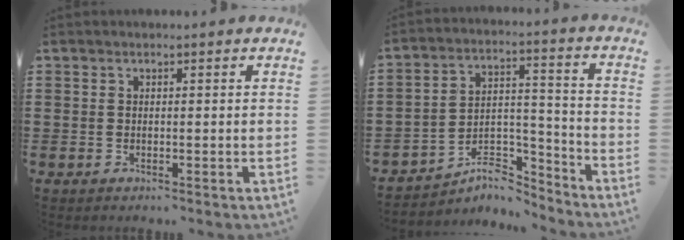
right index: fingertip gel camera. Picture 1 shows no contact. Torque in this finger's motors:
{"motor_torque": [-0.38, -0.31, -1.05, -0.21]}